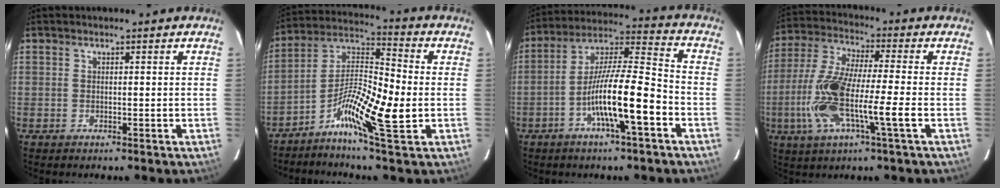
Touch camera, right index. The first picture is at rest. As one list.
[{"total": 13.0, "force": [-4.1, 1.3, 12.3], "torque": [-0.229, 0.003, -0.080]}, {"total": 13.5, "force": [-5.1, 1.1, 12.5], "torque": [-0.229, 0.009, -0.091]}, {"total": 13.8, "force": [-3.6, 1.3, 13.3], "torque": [-0.277, -0.005, -0.074]}]